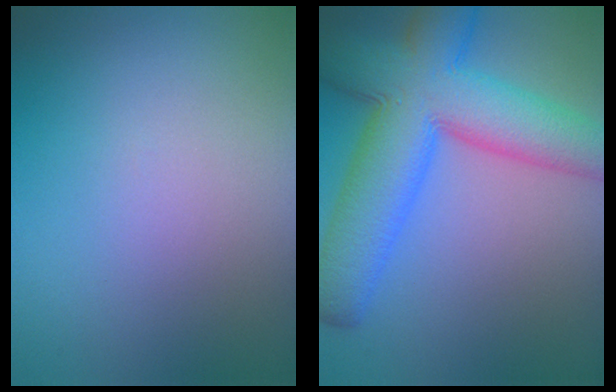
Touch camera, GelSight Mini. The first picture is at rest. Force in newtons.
{"total": 11.8, "press": 11.8, "slide": 0.3}